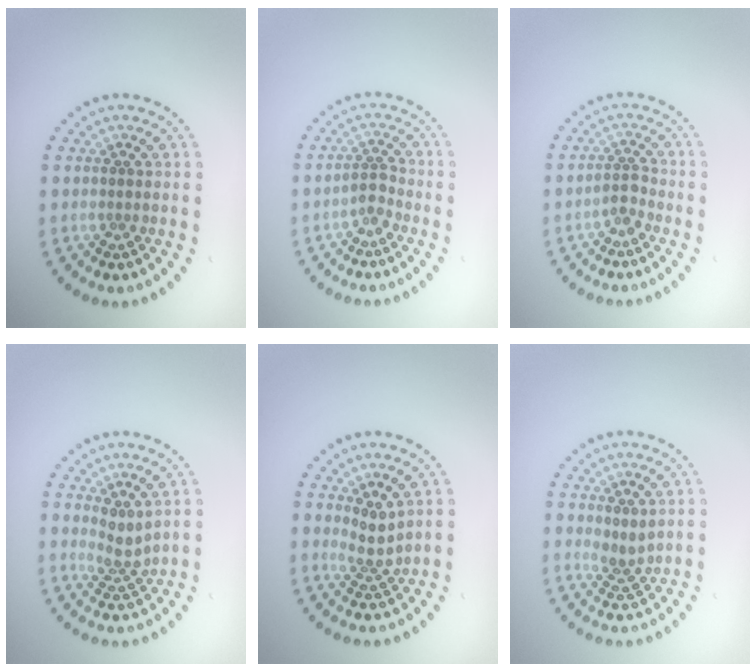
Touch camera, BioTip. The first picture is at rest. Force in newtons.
{"total": 1.6, "press": 1.2, "slide": 1.1}
{"total": 1.5, "press": 1.1, "slide": 1.0}
{"total": 2.3, "press": 1.6, "slide": 1.7}
{"total": 2.2, "press": 1.5, "slide": 1.6}
{"total": 1.9, "press": 1.4, "slide": 1.2}